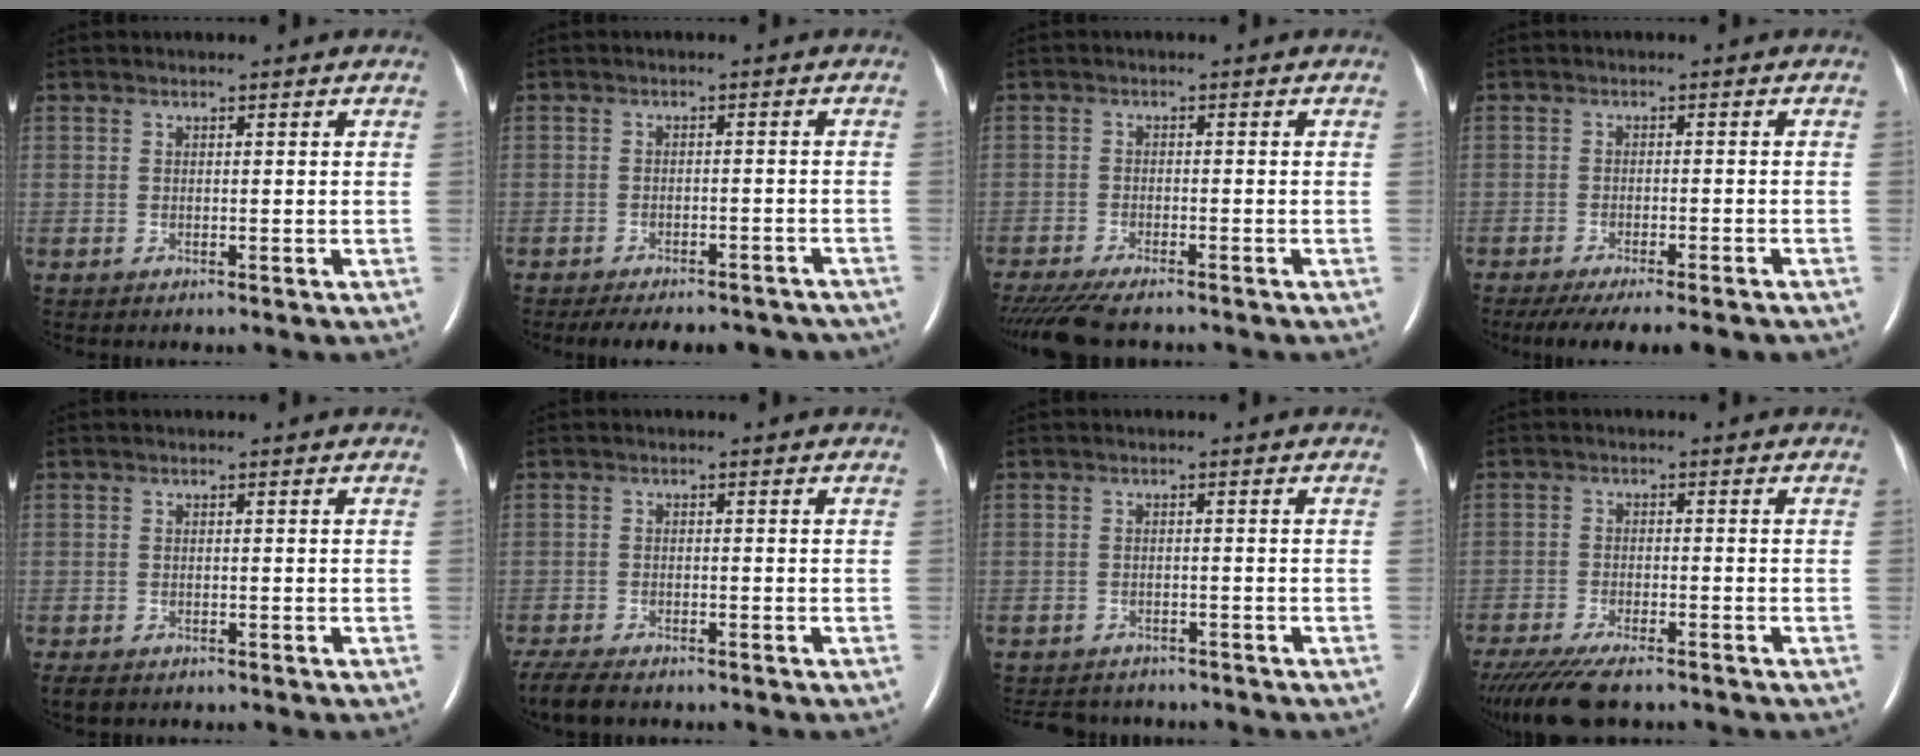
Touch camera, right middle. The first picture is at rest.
{"total": 14.6, "force": [-12.8, 5.0, 5.0], "torque": [-0.090, 0.004, -0.145]}
{"total": 9.5, "force": [-7.9, 2.0, 4.9], "torque": [-0.080, -0.019, -0.126]}
{"total": 12.7, "force": [-10.8, 1.7, 6.4], "torque": [-0.099, -0.021, -0.147]}
{"total": 2.5, "force": [-1.8, 1.3, 1.0], "torque": [-0.021, -0.005, -0.026]}
{"total": 6.0, "force": [-4.9, 1.8, 2.9], "torque": [-0.057, -0.016, -0.082]}
{"total": 6.4, "force": [-5.9, 2.3, 0.9], "torque": [-0.015, -0.003, -0.077]}
{"total": 11.0, "force": [-8.9, 2.4, 6.0], "torque": [-0.104, -0.021, -0.143]}